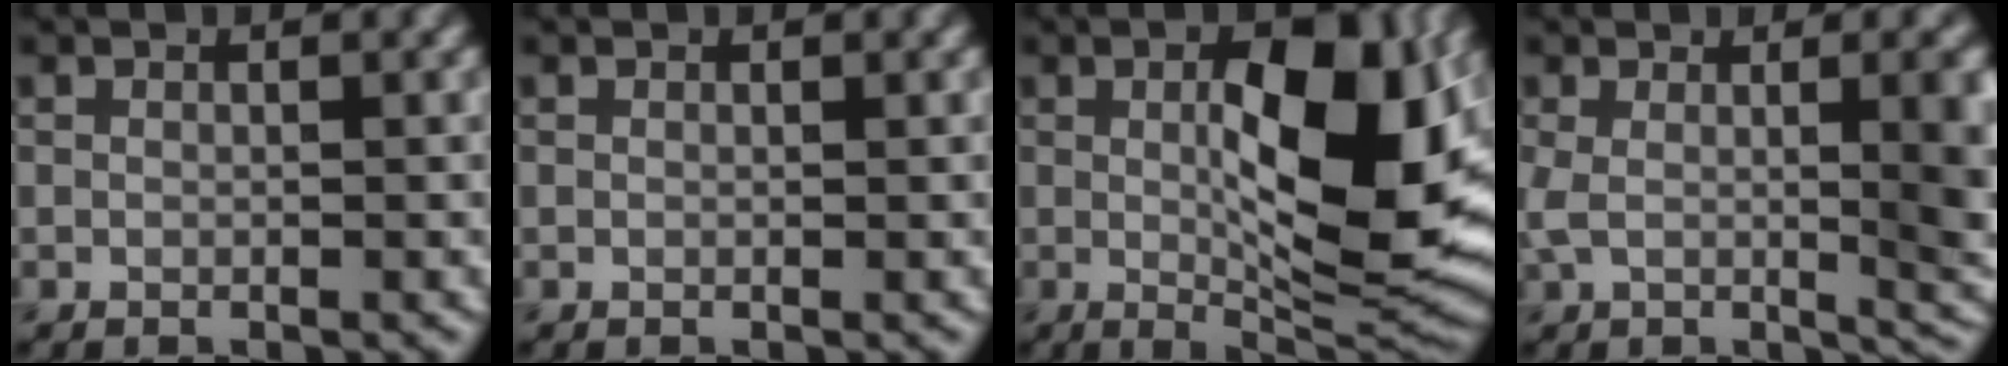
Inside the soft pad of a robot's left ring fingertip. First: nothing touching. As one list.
[{"total": 0.0}, {"total": 12.0, "force": [1.2, 4.4, 11.1], "torque": [-0.158, -0.004, 0.025]}, {"total": 9.3, "force": [0.4, 3.6, 8.6], "torque": [-0.129, -0.011, 0.011]}]